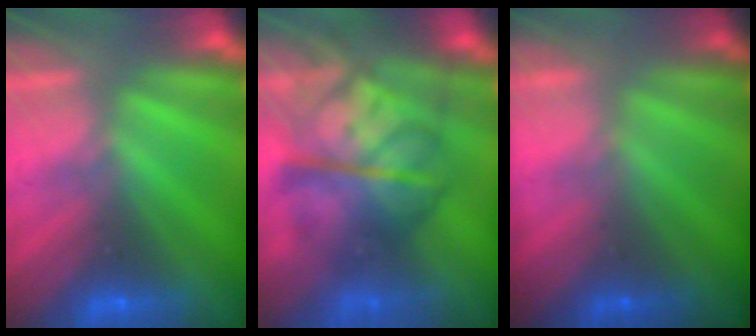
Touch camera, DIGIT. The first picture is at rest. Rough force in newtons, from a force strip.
{"total": 9.9}
{"total": 1.8}